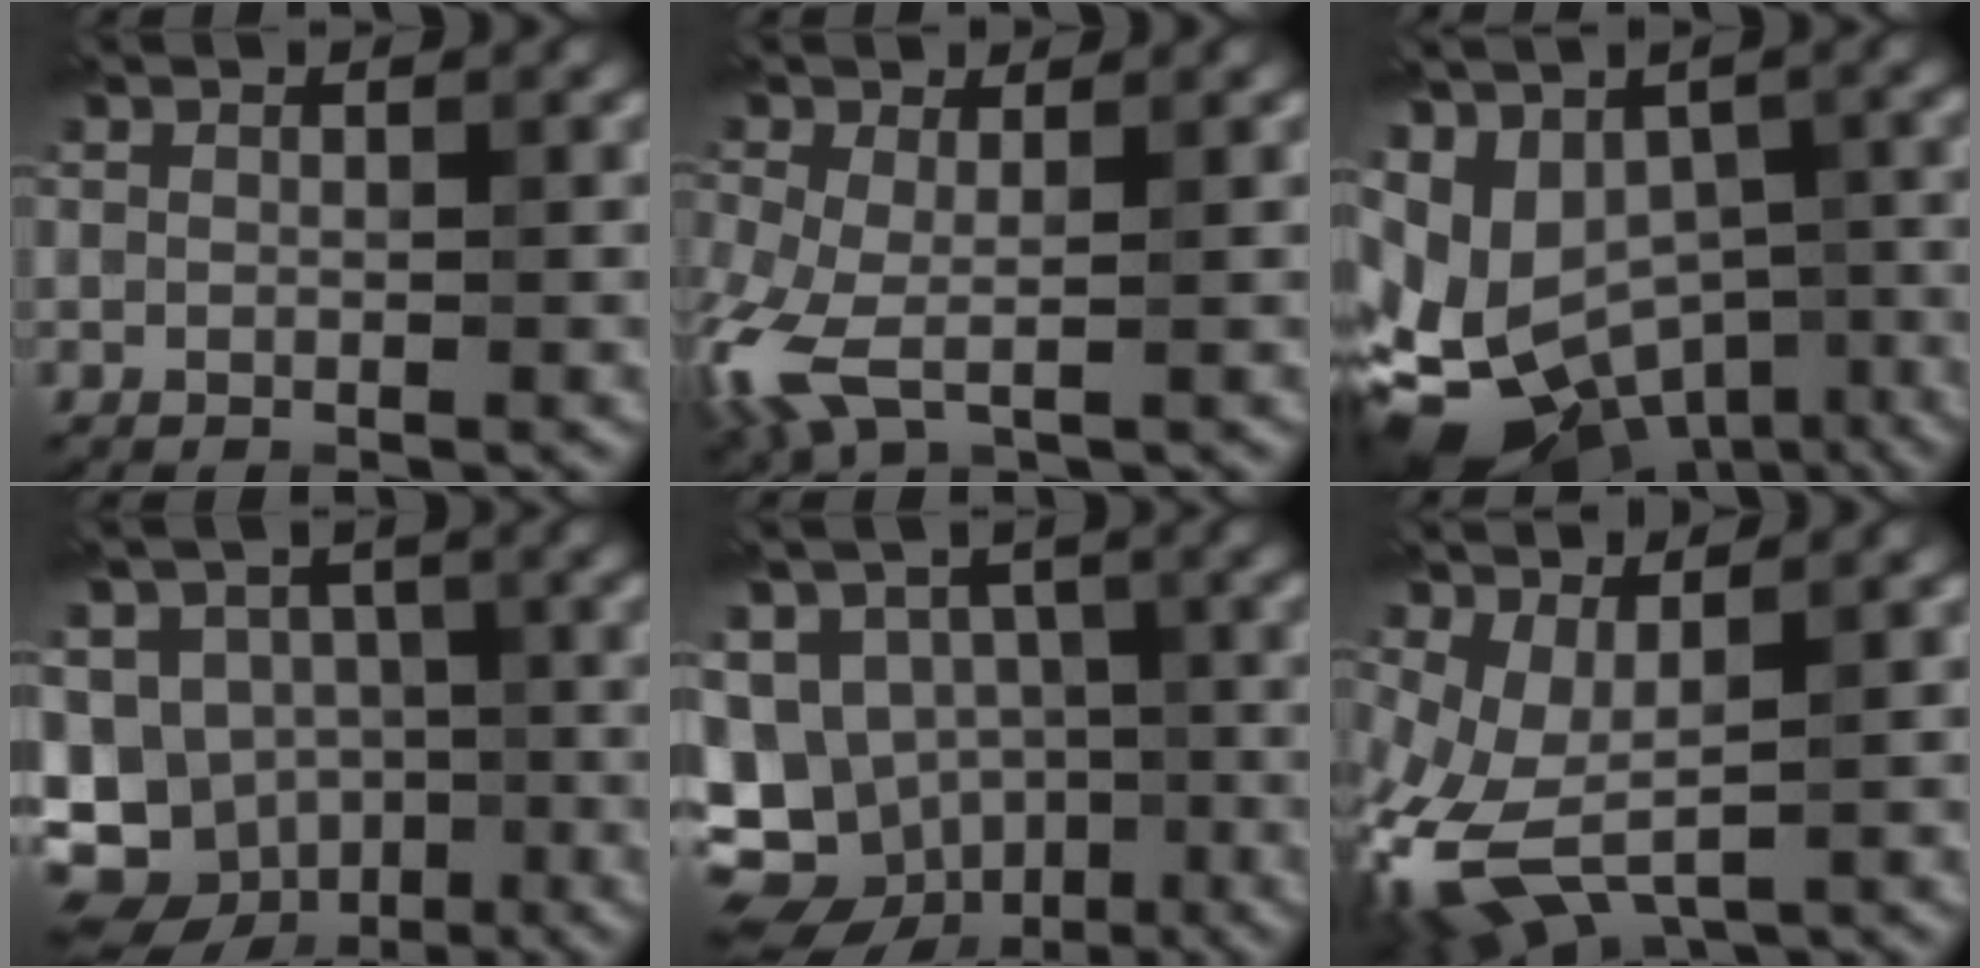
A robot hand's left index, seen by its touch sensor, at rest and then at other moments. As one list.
[{"total": 4.5, "force": [-0.8, 2.1, 3.9], "torque": [-0.112, -0.008, -0.022]}, {"total": 12.8, "force": [-4.4, 9.6, 7.2], "torque": [-0.136, -0.009, -0.026]}, {"total": 13.9, "force": [-6.3, 11.6, 4.2], "torque": [-0.074, -0.015, -0.109]}, {"total": 12.5, "force": [-5.0, 10.1, 5.3], "torque": [-0.093, -0.009, -0.082]}, {"total": 6.9, "force": [-2.1, 3.2, 5.7], "torque": [-0.142, -0.006, -0.041]}]